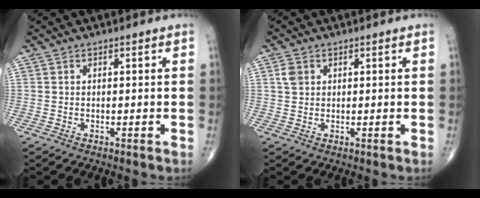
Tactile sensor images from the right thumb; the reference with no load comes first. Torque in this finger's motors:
{"motor_torque": [-0.21, 0.10, 0.26, 0.09, -0.01]}